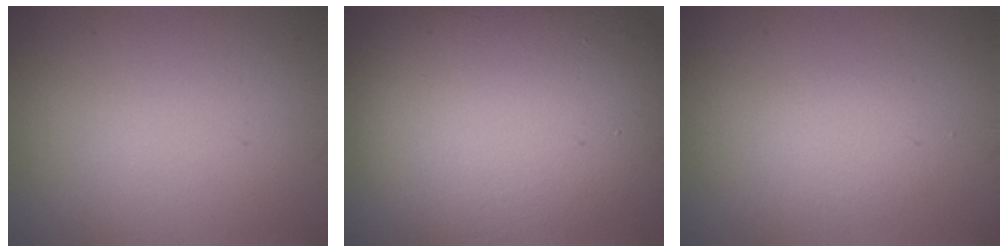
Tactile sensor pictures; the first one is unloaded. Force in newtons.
{"total": 17.6, "press": 17.6, "slide": 1.1}
{"total": 1.7, "press": 1.7, "slide": 0.1}